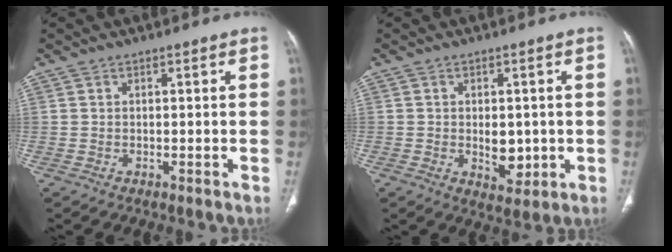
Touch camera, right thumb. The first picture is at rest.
{"total": 5.6, "force": [-0.5, 3.6, 4.3], "torque": [-0.038, -0.006, 0.004]}